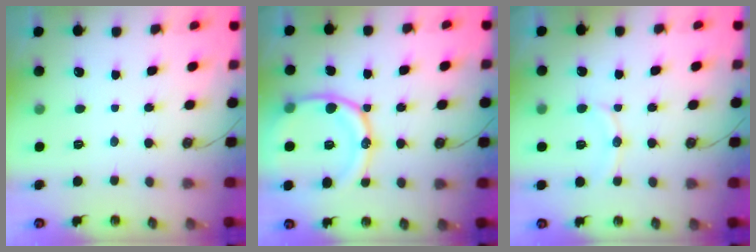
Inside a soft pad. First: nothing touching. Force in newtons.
{"total": 18.0, "press": 17.9, "slide": 1.3}
{"total": 7.9, "press": 7.7, "slide": 1.7}